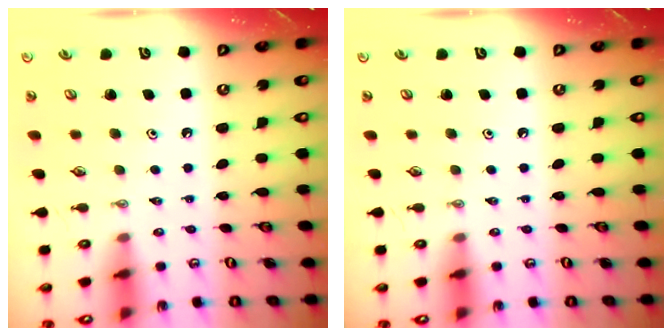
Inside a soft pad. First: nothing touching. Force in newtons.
{"total": 0.0}